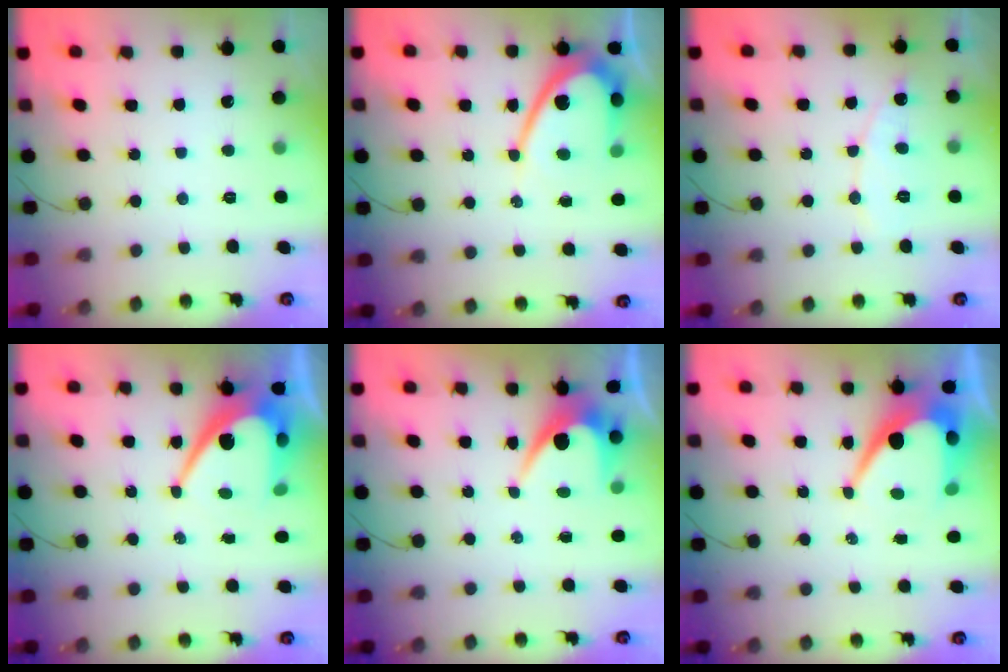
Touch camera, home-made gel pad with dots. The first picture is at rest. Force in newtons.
{"total": 11.8, "press": 11.7, "slide": 1.0}
{"total": 6.8, "press": 6.8, "slide": 0.5}
{"total": 11.2, "press": 11.1, "slide": 0.8}
{"total": 5.8, "press": 5.7, "slide": 0.5}
{"total": 11.2, "press": 11.1, "slide": 0.9}